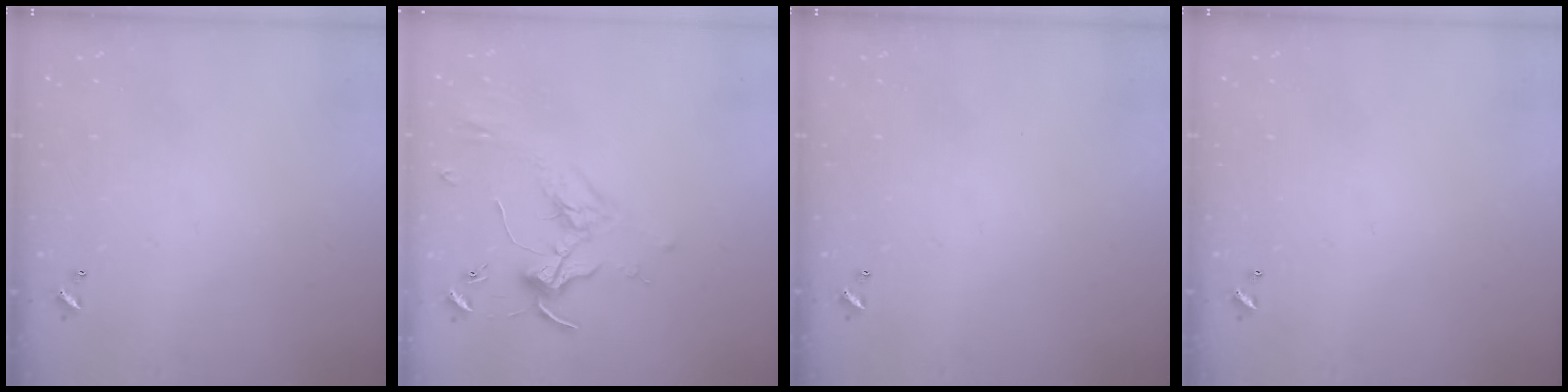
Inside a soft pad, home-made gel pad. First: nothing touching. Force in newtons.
{"total": 1.8, "press": 1.6, "slide": 0.7}
{"total": 0.0}
{"total": 0.0}